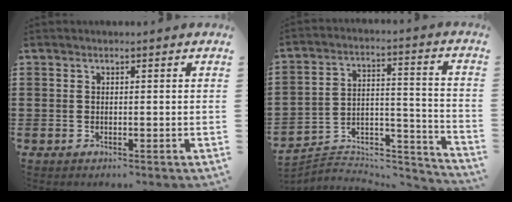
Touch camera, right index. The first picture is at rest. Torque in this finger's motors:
{"motor_torque": [-1.81, 0.32, -1.05, -0.21]}